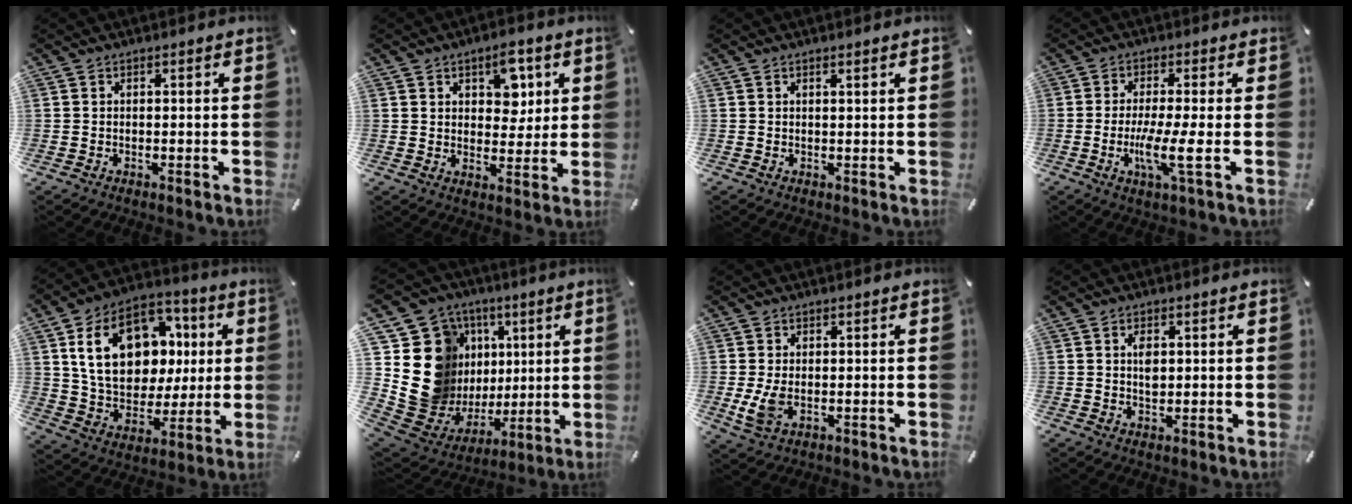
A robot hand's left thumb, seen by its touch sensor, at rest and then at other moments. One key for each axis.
{"total": 8.5, "fx": 3.9, "fy": 5.7, "fz": 5.0, "tx": -0.055, "ty": -0.008, "tz": 0.064}
{"total": 0.8, "fx": 0.6, "fy": -0.1, "fz": 0.5, "tx": -0.009, "ty": -0.002, "tz": 0.011}
{"total": 8.4, "fx": -1.7, "fy": 0.9, "fz": 8.2, "tx": -0.171, "ty": -0.023, "tz": -0.036}
{"total": 20.4, "fx": 5.1, "fy": 15.2, "fz": 12.6, "tx": -0.224, "ty": -0.002, "tz": 0.097}
{"total": 19.0, "fx": 3.9, "fy": 17.5, "fz": 6.3, "tx": -0.094, "ty": -0.049, "tz": 0.115}
{"total": 4.6, "fx": -0.4, "fy": 2.8, "fz": 3.6, "tx": -0.083, "ty": -0.002, "tz": -0.007}
{"total": 3.2, "fx": 0.6, "fy": 1.8, "fz": 2.5, "tx": -0.039, "ty": -0.001, "tz": 0.006}